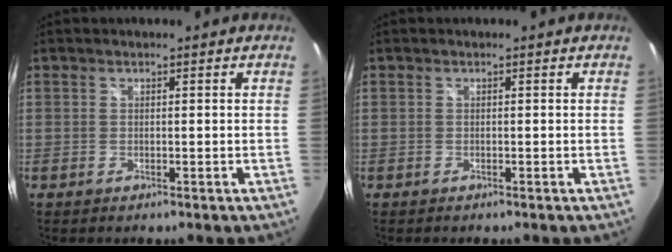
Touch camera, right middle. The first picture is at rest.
{"total": 0.0}